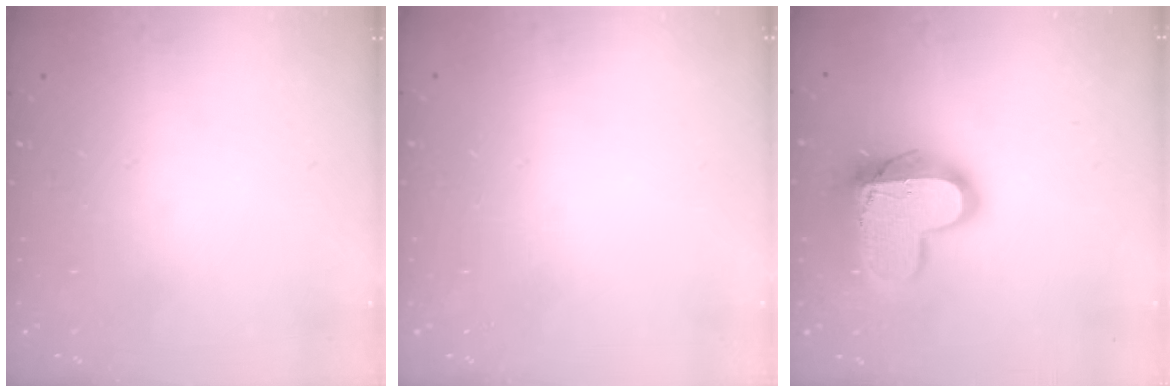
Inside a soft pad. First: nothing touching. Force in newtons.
{"total": 0.0}
{"total": 15.7, "press": 15.7, "slide": 1.2}